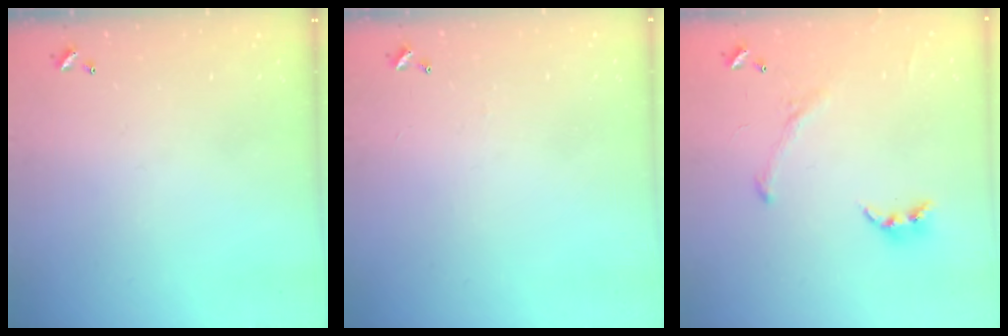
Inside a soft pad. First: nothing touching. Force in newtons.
{"total": 2.6, "press": 2.6, "slide": 0.4}
{"total": 1.6, "press": 1.4, "slide": 0.8}